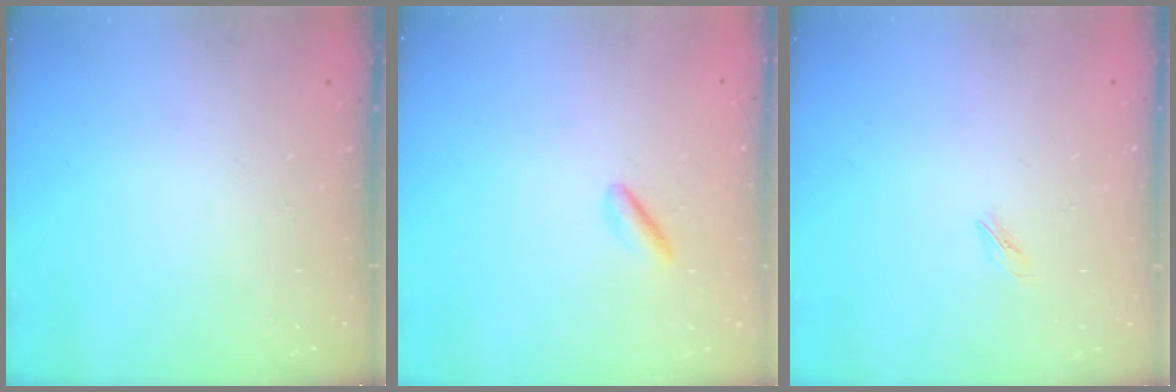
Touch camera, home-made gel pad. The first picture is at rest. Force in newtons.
{"total": 1.5, "press": 1.1, "slide": 0.9}
{"total": 1.7, "press": 1.7, "slide": 0.2}